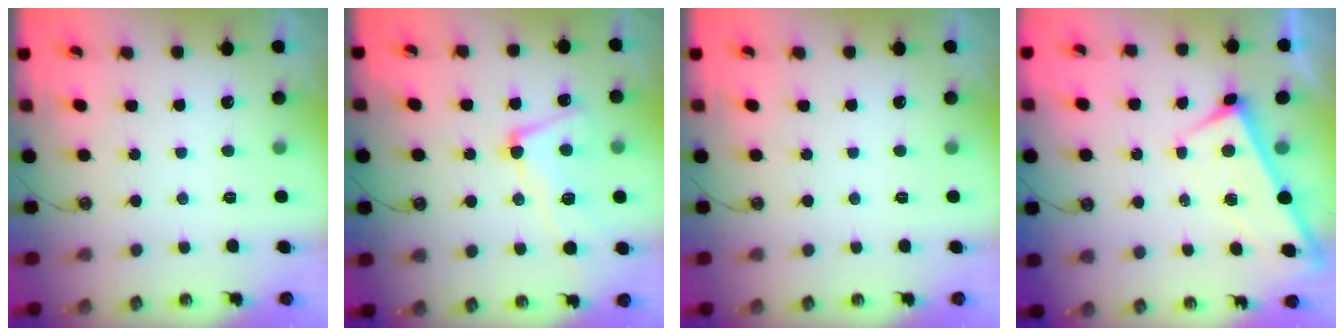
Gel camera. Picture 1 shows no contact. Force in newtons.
{"total": 5.5, "press": 5.4, "slide": 1.1}
{"total": 0.0}
{"total": 1.7, "press": 1.7, "slide": 0.1}